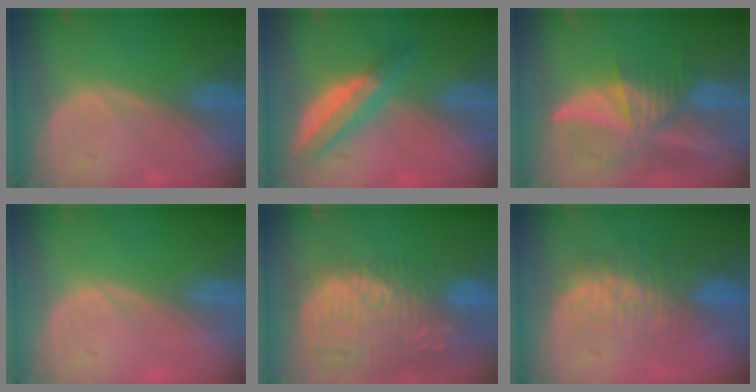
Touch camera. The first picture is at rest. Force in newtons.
{"total": 6.7, "press": 5.6, "slide": 3.7}
{"total": 9.5, "press": 8.3, "slide": 4.6}
{"total": 0.0}
{"total": 15.8, "press": 13.2, "slide": 8.8}
{"total": 8.1, "press": 7.5, "slide": 3.1}